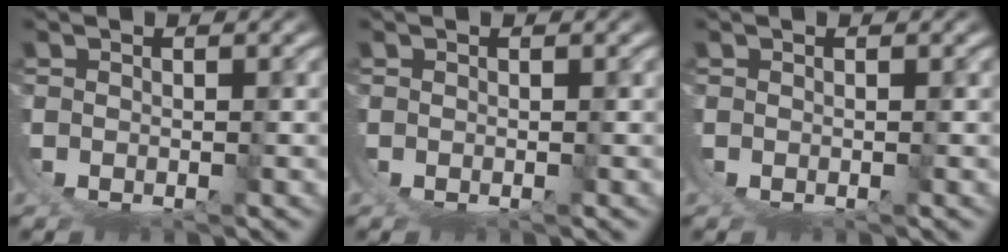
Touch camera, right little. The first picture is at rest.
{"total": 0.0}
{"total": 0.0}